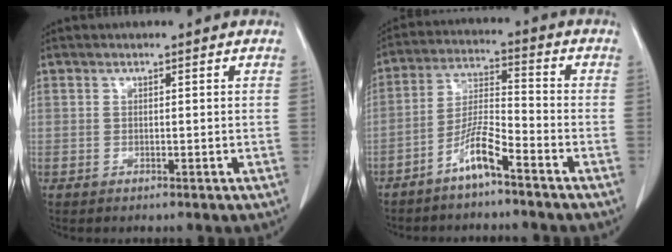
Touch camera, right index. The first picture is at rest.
{"total": 6.7, "force": [-4.7, 0.4, 4.8], "torque": [-0.104, 0.000, -0.093]}